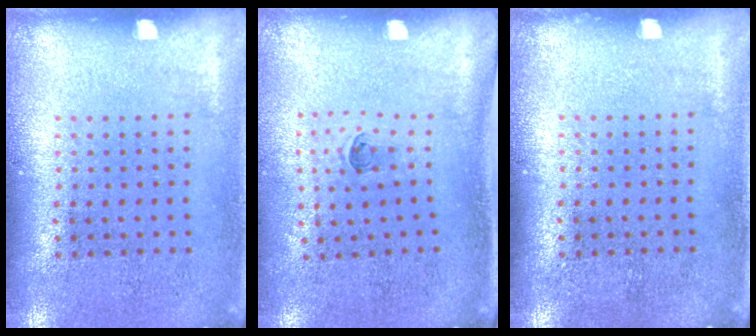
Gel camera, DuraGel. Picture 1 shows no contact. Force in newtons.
{"total": 0.5, "press": 0.3, "slide": 0.4}
{"total": 0.0}